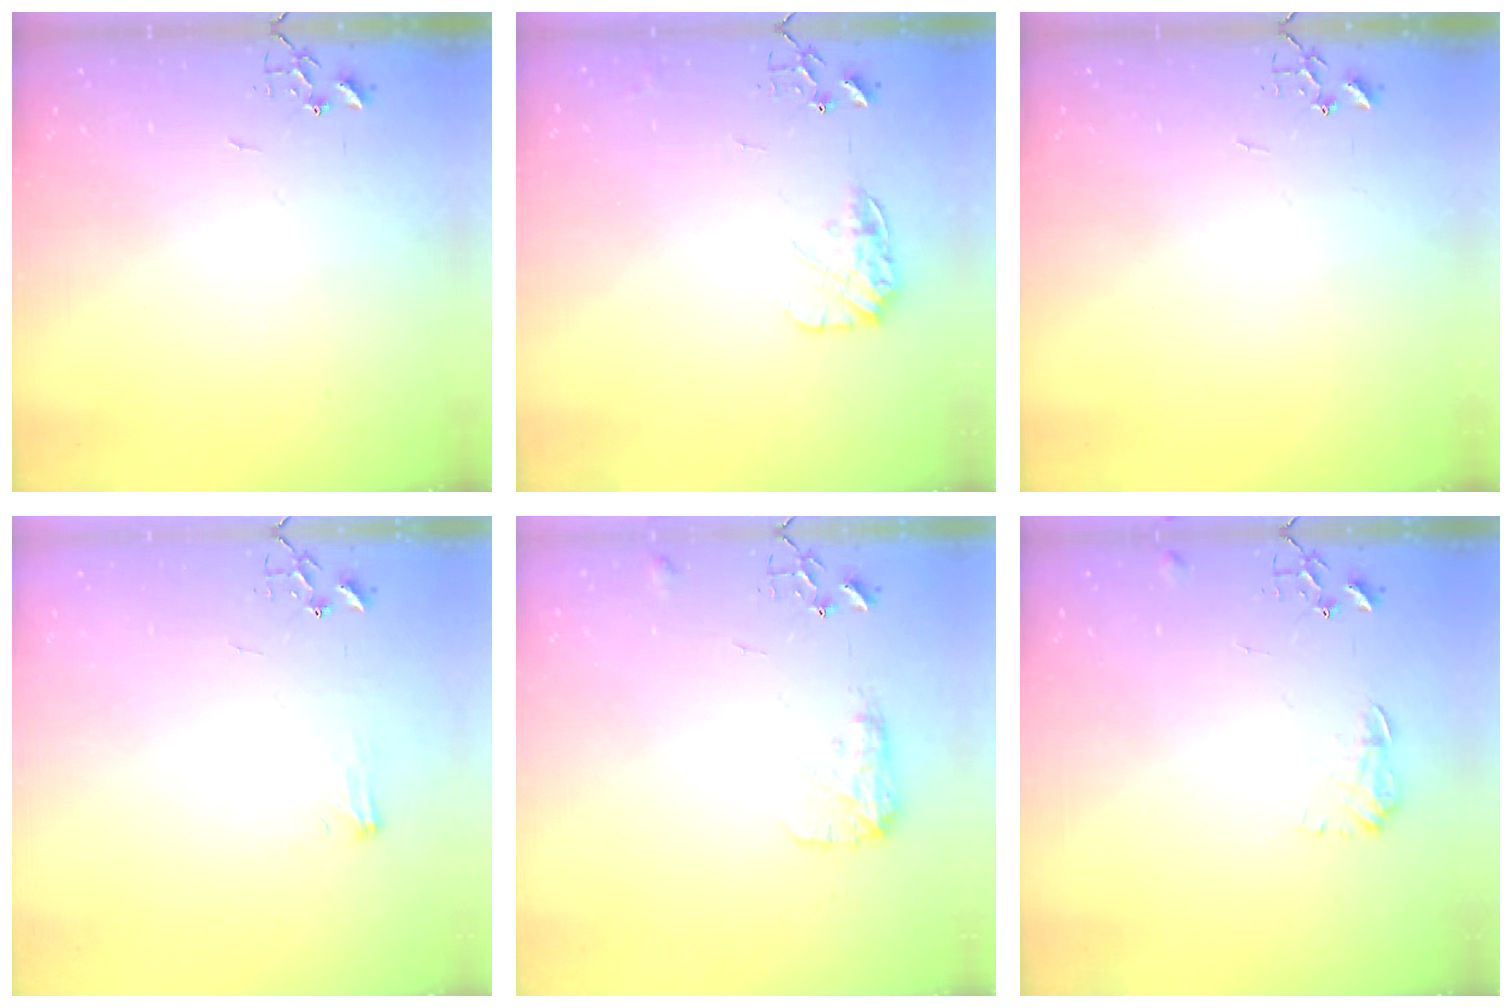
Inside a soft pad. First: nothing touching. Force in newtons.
{"total": 11.4, "press": 11.3, "slide": 0.4}
{"total": 0.0}
{"total": 5.5, "press": 5.5, "slide": 0.7}
{"total": 9.5, "press": 9.5, "slide": 0.3}
{"total": 7.6, "press": 7.6, "slide": 0.3}